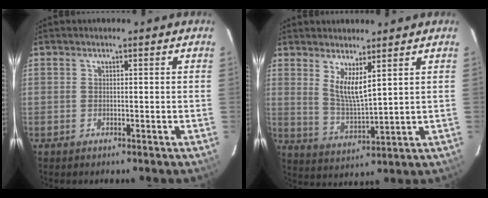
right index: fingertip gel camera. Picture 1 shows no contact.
{"total": 6.3, "force": [3.6, 1.2, 5.1], "torque": [-0.096, -0.015, 0.072]}